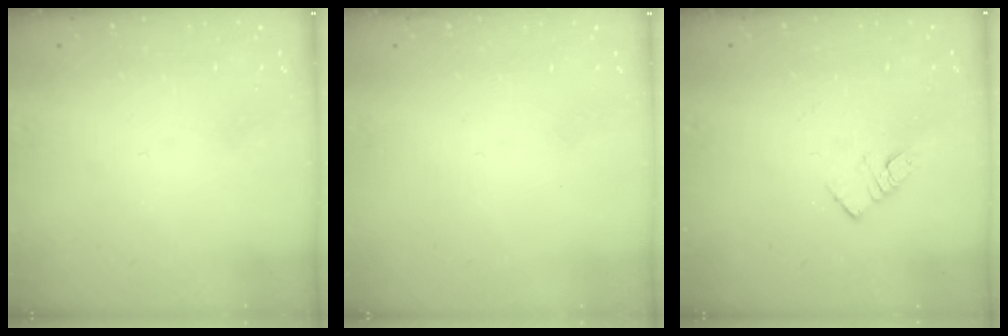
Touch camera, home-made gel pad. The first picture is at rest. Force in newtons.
{"total": 1.8, "press": 1.7, "slide": 0.1}
{"total": 4.9, "press": 4.9, "slide": 0.2}